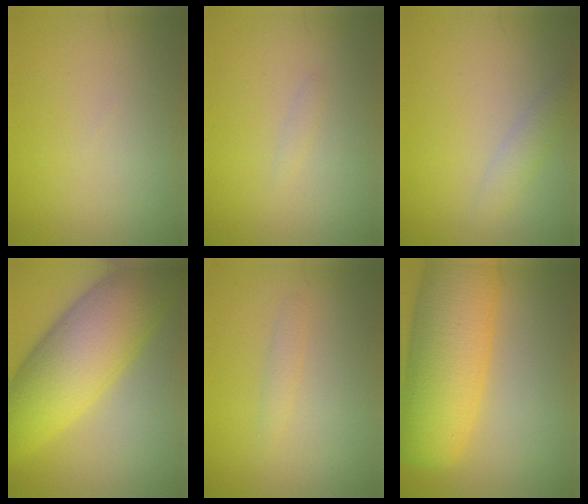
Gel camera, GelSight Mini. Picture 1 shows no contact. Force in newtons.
{"total": 0.5, "press": 0.5, "slide": 0.0}
{"total": 1.8, "press": 1.8, "slide": 0.1}
{"total": 11.3, "press": 11.3, "slide": 0.4}
{"total": 1.0, "press": 0.9, "slide": 0.1}
{"total": 11.4, "press": 11.4, "slide": 0.6}